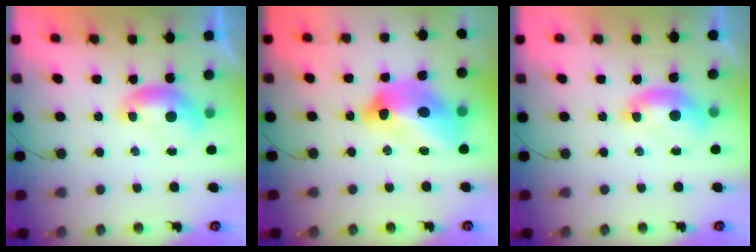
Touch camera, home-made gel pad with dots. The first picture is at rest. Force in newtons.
{"total": 15.4, "press": 15.3, "slide": 1.8}
{"total": 1.5, "press": 1.4, "slide": 0.6}